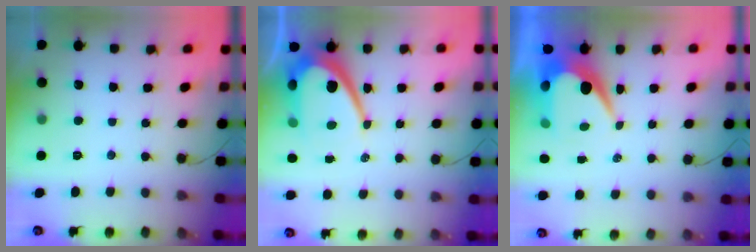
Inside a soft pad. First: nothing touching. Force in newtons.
{"total": 14.9, "press": 14.9, "slide": 1.3}
{"total": 8.9, "press": 8.9, "slide": 0.4}